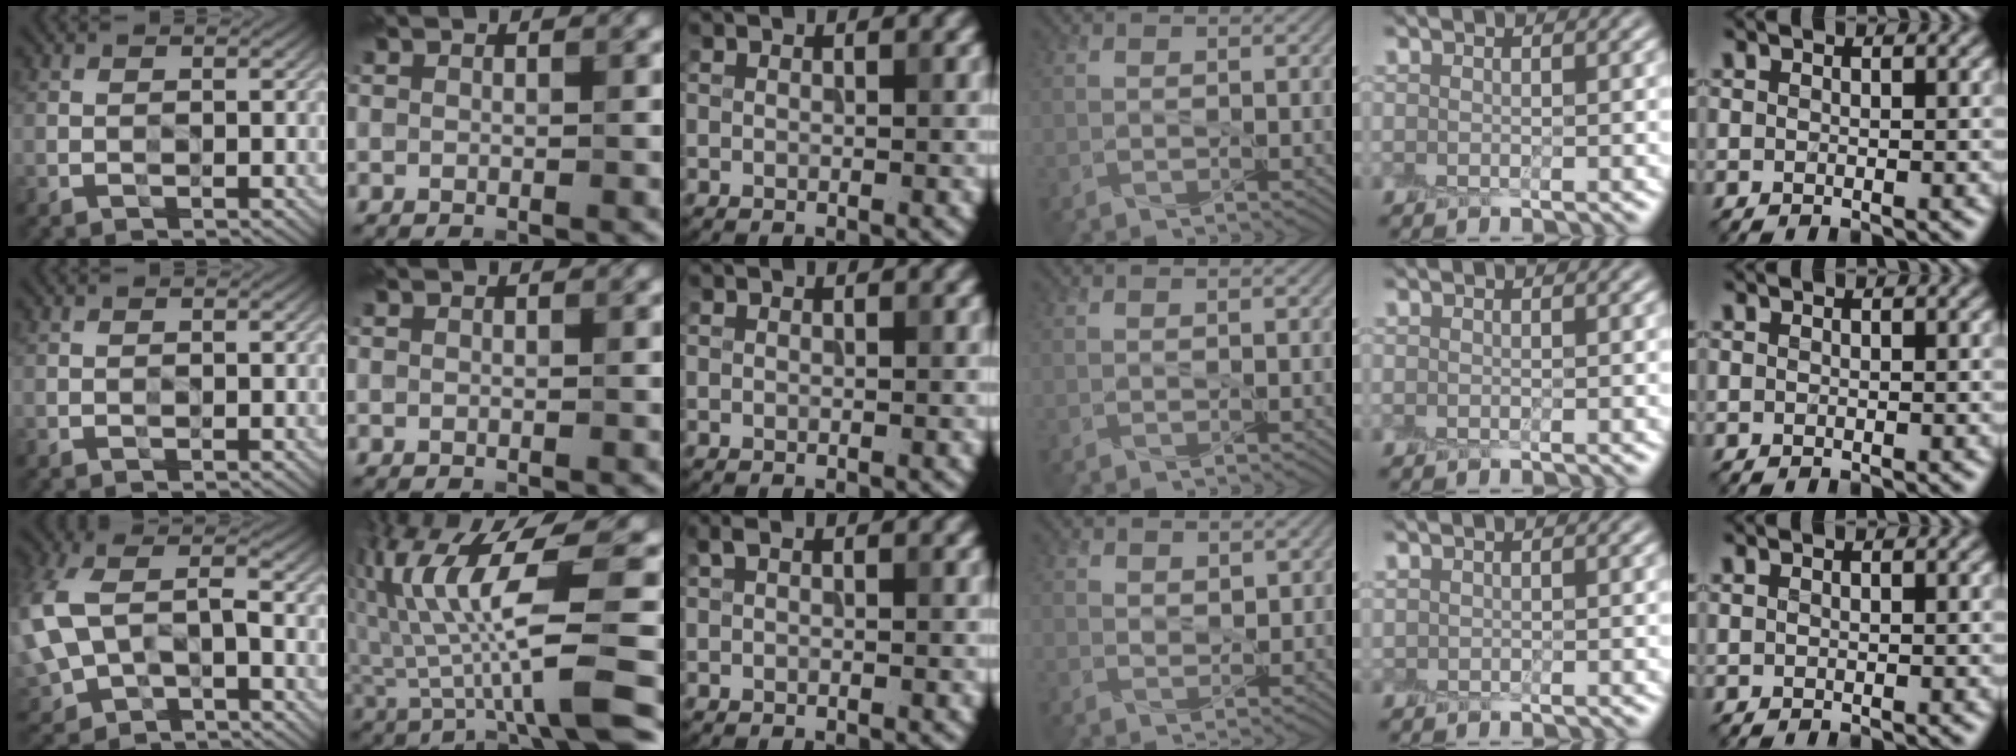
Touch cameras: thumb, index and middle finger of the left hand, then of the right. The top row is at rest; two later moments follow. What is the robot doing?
{"motion": "peel", "object": "aluminum foil"}